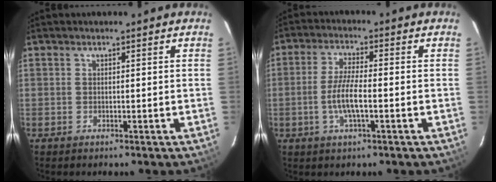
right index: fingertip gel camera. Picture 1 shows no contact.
{"total": 6.5, "force": [-1.7, 1.3, 6.1], "torque": [-0.123, -0.004, -0.034]}